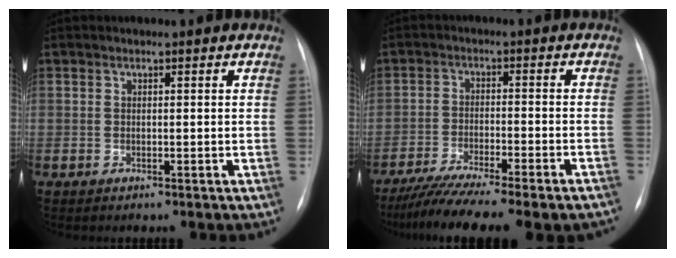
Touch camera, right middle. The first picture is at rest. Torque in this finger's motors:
{"motor_torque": [1.12, -1.02, 0.37, 0.08]}